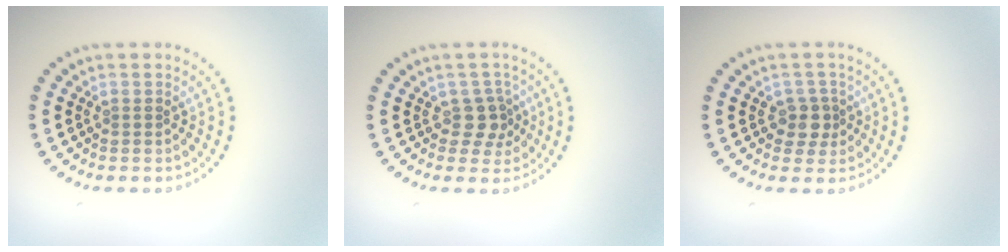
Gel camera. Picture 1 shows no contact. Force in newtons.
{"total": 2.2, "press": 1.9, "slide": 1.2}
{"total": 2.0, "press": 1.7, "slide": 1.0}